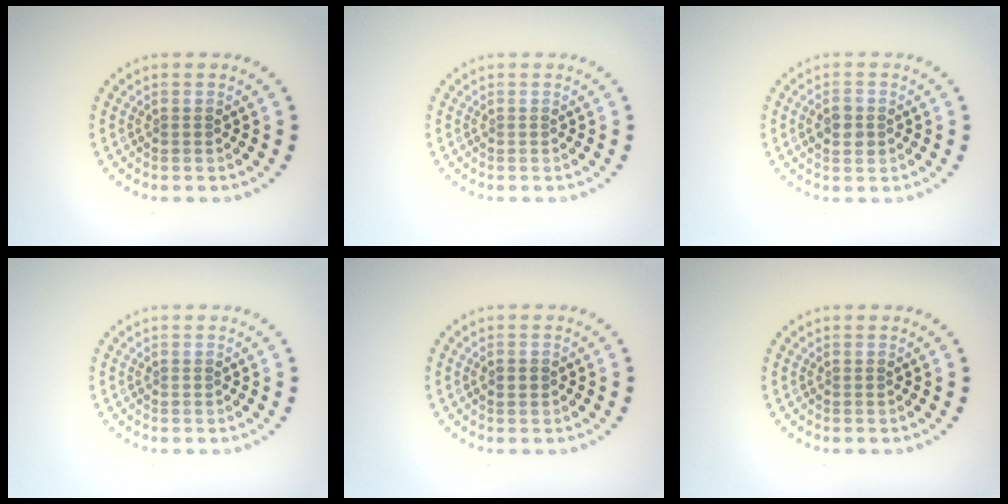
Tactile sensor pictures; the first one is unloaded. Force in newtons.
{"total": 0.0}
{"total": 2.5, "press": 2.5, "slide": 0.2}
{"total": 0.0}
{"total": 1.1, "press": 1.1, "slide": 0.2}
{"total": 0.0}